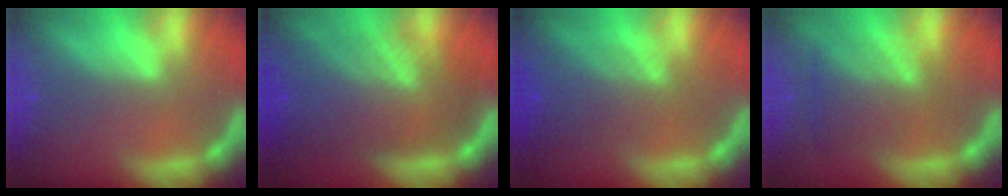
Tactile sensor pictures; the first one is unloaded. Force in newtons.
{"total": 10.0}
{"total": 5.1}
{"total": 5.1}